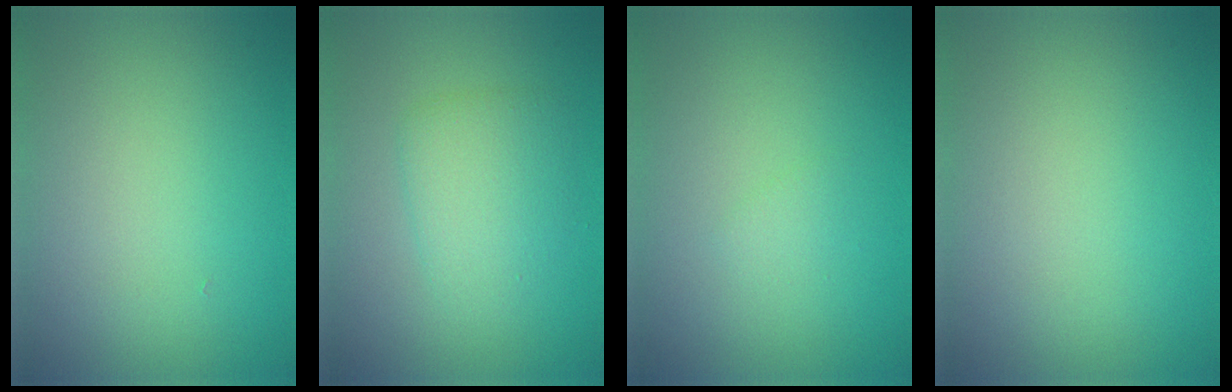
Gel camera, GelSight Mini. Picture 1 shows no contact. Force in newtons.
{"total": 3.1, "press": 3.1, "slide": 0.2}
{"total": 0.7, "press": 0.7, "slide": 0.1}
{"total": 0.0}